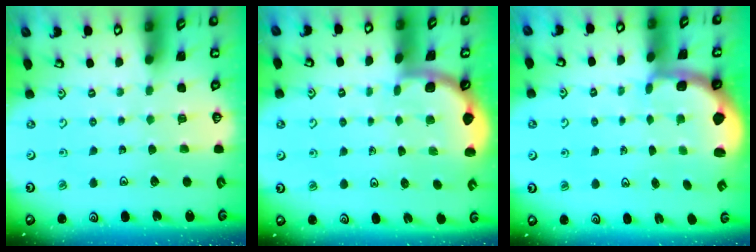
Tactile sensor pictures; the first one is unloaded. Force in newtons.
{"total": 1.9, "press": 1.9, "slide": 0.0}
{"total": 1.0, "press": 0.9, "slide": 0.2}